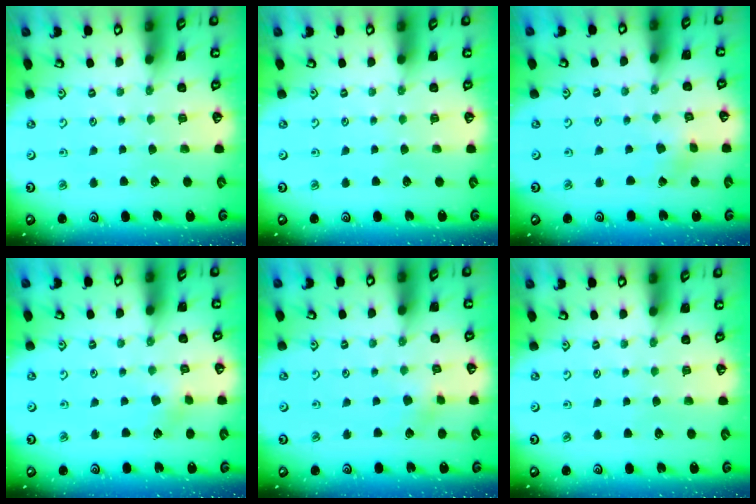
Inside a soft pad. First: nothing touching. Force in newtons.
{"total": 0.0}
{"total": 0.6, "press": 0.5, "slide": 0.2}
{"total": 2.9, "press": 2.9, "slide": 0.7}
{"total": 2.9, "press": 2.9, "slide": 0.3}
{"total": 0.0}